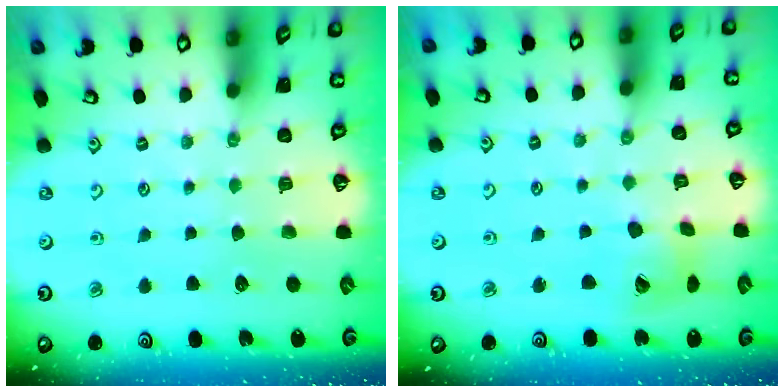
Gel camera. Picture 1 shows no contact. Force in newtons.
{"total": 11.1, "press": 11.0, "slide": 1.4}